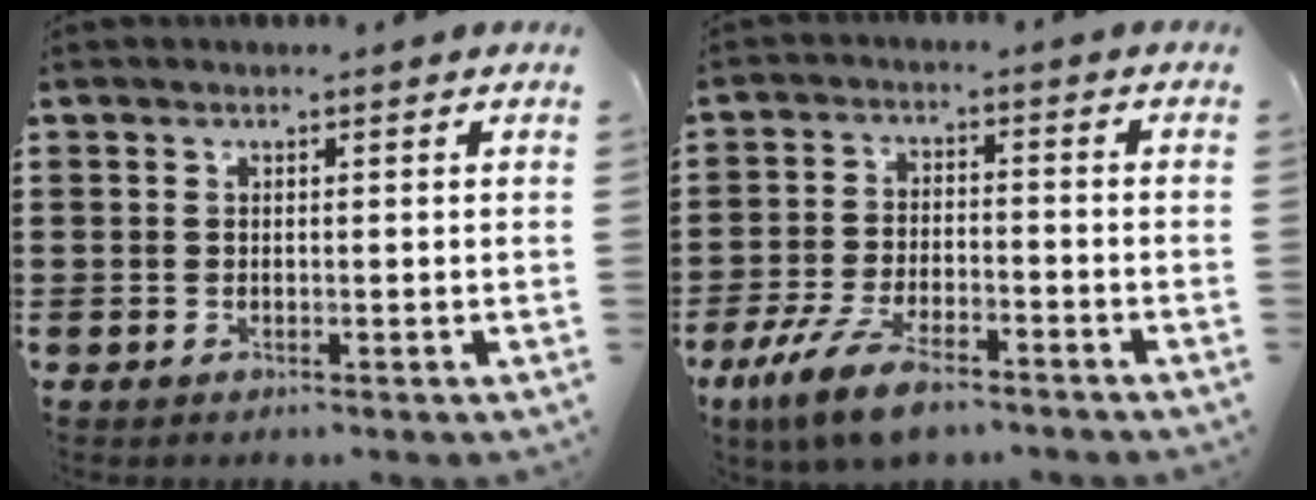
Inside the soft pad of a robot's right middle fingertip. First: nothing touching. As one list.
[{"total": 8.1, "force": [-6.0, 2.4, 4.9], "torque": [-0.108, 0.000, -0.115]}]